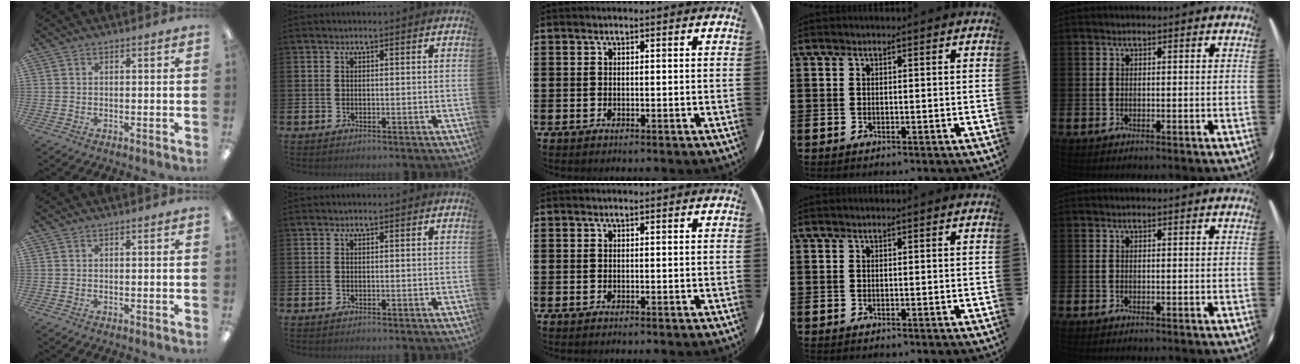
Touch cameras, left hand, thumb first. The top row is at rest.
{}